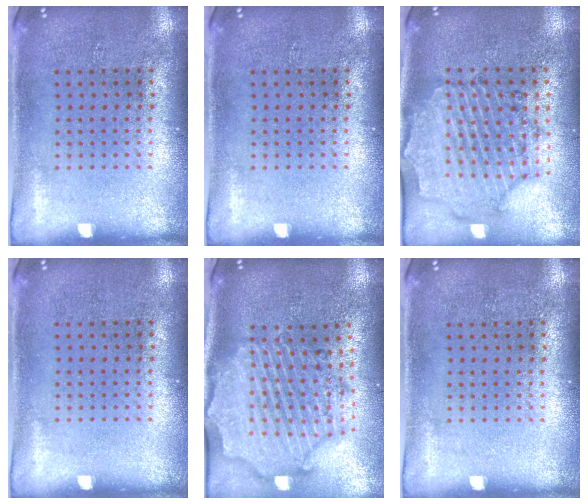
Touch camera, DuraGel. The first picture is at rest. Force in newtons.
{"total": 0.0}
{"total": 1.6, "press": 1.6, "slide": 0.3}
{"total": 0.0}
{"total": 3.2, "press": 2.8, "slide": 1.6}
{"total": 0.0}